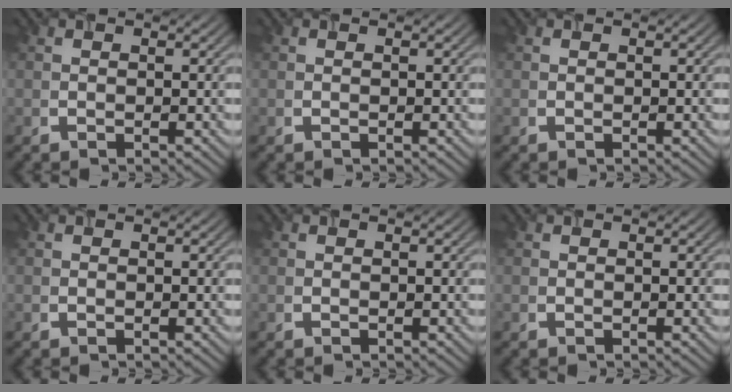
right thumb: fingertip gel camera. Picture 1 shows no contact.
{"total": 0.0}
{"total": 0.0}
{"total": 0.0}
{"total": 0.0}
{"total": 0.0}